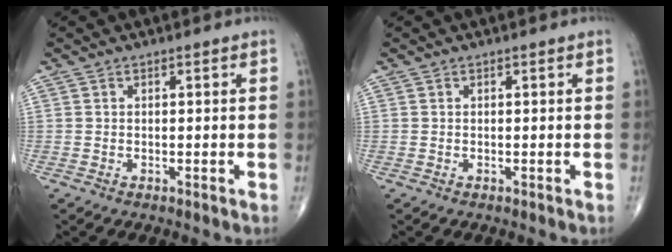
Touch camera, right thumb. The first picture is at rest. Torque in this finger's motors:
{"motor_torque": [0.00, 0.00, -0.04, -0.04, 0.00]}